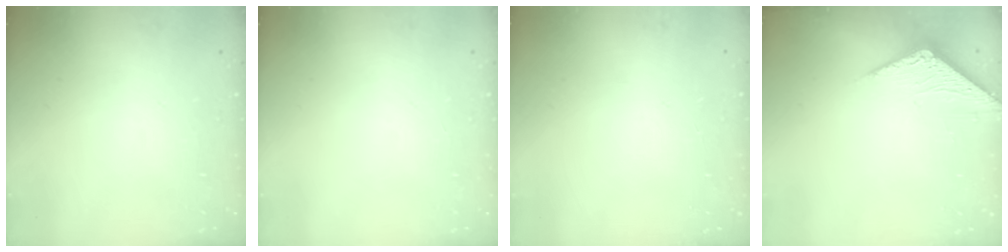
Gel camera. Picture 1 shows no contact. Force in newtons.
{"total": 0.0}
{"total": 0.0}
{"total": 3.0, "press": 3.0, "slide": 0.1}